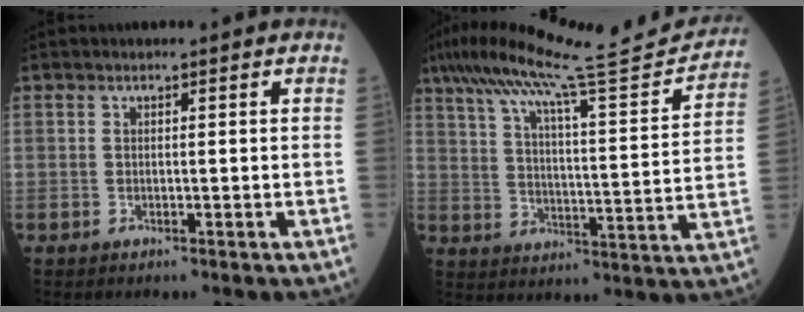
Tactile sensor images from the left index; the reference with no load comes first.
{"total": 20.9, "force": [18.8, 0.1, 9.1], "torque": [-0.153, -0.016, 0.268]}